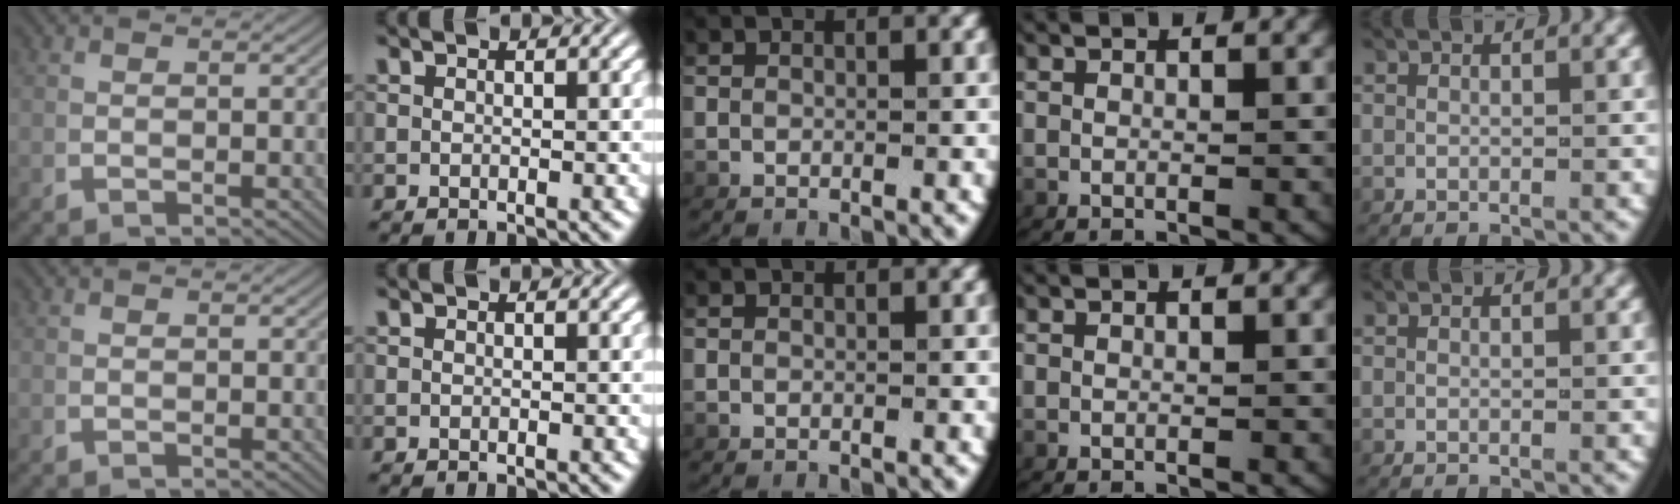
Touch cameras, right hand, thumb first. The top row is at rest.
{}